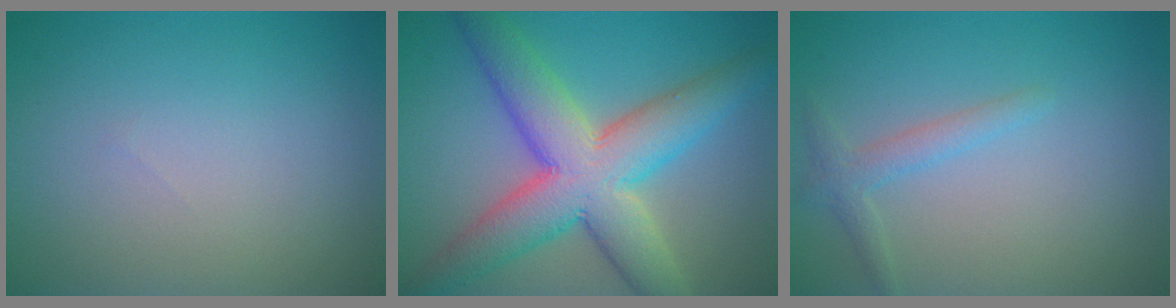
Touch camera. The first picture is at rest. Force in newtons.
{"total": 10.0, "press": 10.0, "slide": 0.5}
{"total": 1.8, "press": 1.8, "slide": 0.1}